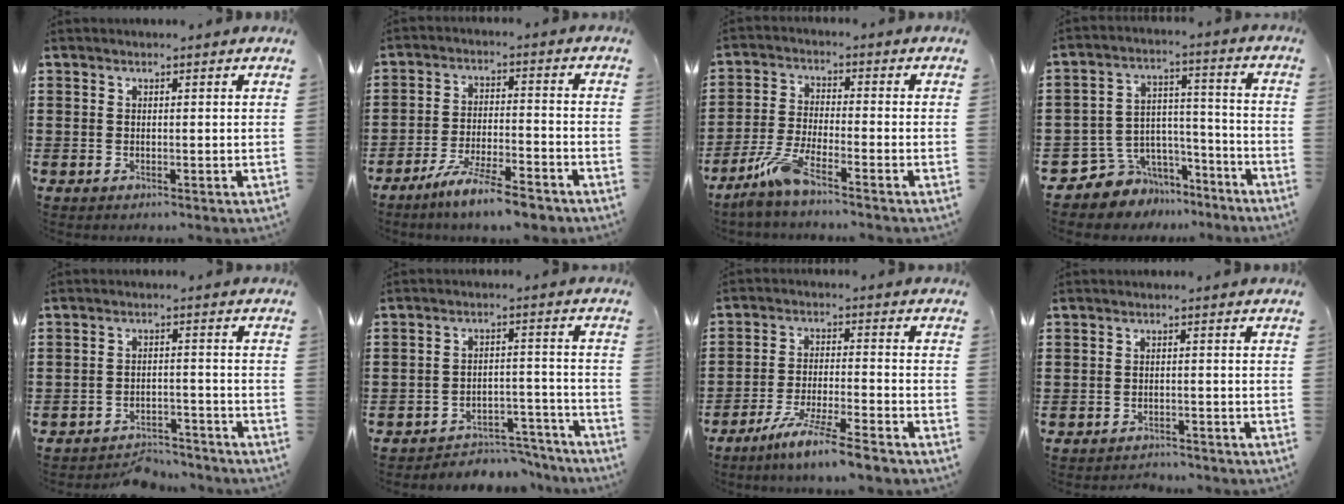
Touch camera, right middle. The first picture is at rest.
{"total": 7.7, "force": [-6.5, 0.4, 4.2], "torque": [-0.081, -0.002, -0.121]}
{"total": 6.4, "force": [-4.5, 0.8, 4.4], "torque": [-0.111, -0.017, -0.090]}
{"total": 5.9, "force": [-4.9, 3.3, -0.6], "torque": [-0.008, 0.005, -0.096]}
{"total": 3.9, "force": [-3.9, 0.5, 0.2], "torque": [-0.009, 0.002, -0.082]}
{"total": 5.0, "force": [-4.9, 0.9, 0.6], "torque": [-0.010, 0.011, -0.099]}
{"total": 7.1, "force": [-6.2, -0.6, 3.5], "torque": [-0.072, -0.016, -0.117]}
{"total": 1.8, "force": [-1.8, 0.2, -0.3], "torque": [-0.002, 0.000, -0.041]}